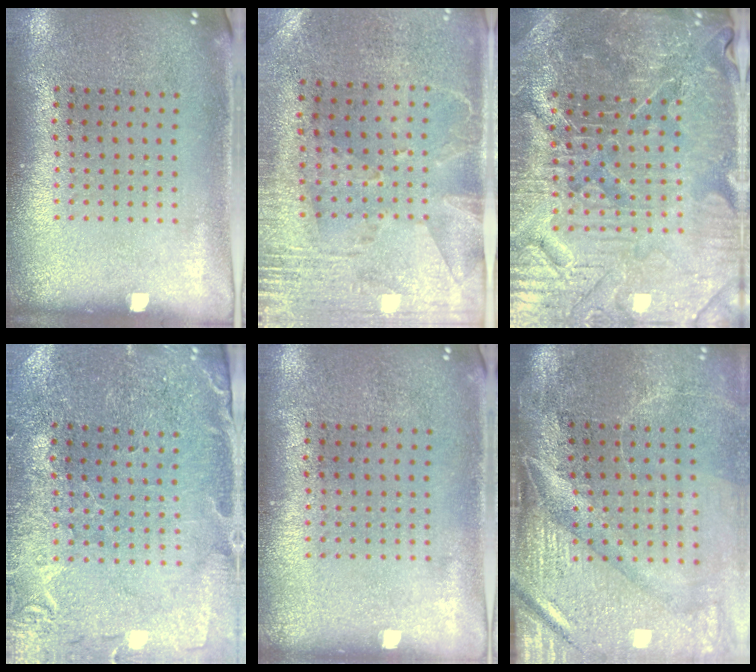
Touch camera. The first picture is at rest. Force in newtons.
{"total": 2.7, "press": 2.3, "slide": 1.5}
{"total": 5.5, "press": 5.2, "slide": 1.9}
{"total": 0.5, "press": 0.5, "slide": 0.2}
{"total": 0.0}
{"total": 4.6, "press": 3.9, "slide": 2.5}